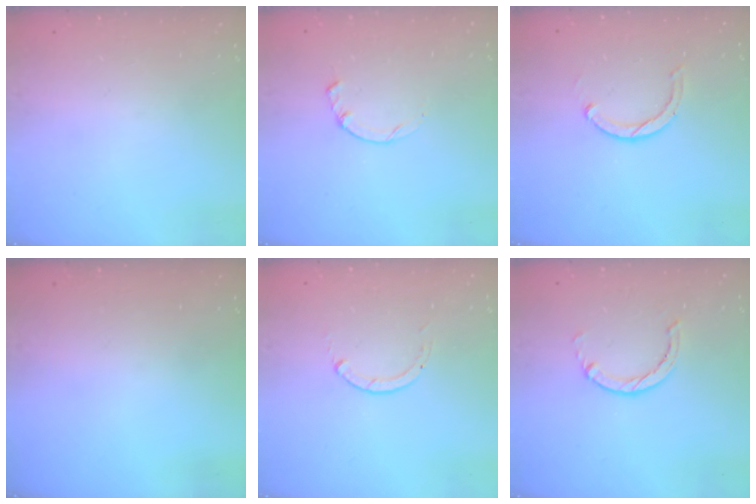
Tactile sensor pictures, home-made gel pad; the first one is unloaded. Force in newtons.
{"total": 0.5, "press": 0.4, "slide": 0.3}
{"total": 3.0, "press": 2.9, "slide": 0.5}
{"total": 0.0}
{"total": 0.0}
{"total": 1.2, "press": 1.2, "slide": 0.2}